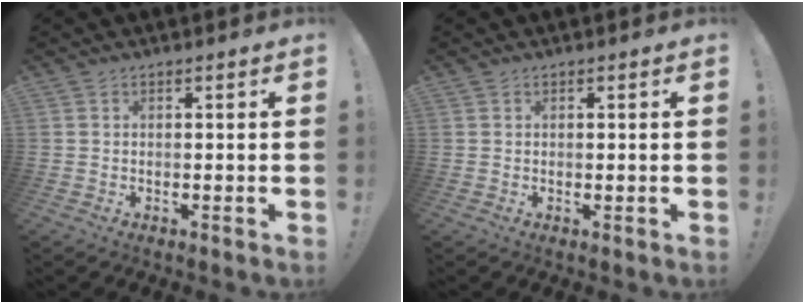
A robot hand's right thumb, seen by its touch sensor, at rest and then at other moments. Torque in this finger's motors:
{"motor_torque": [0.02, -0.13, -0.03, 0.04, 0.05]}